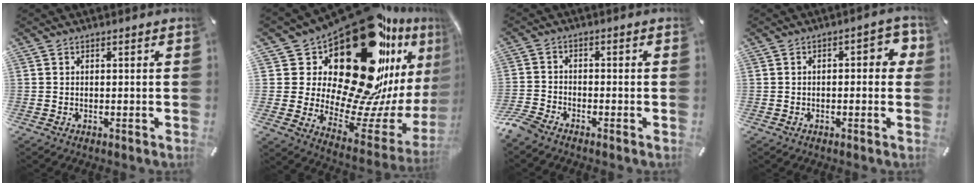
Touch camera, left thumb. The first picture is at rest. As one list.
[{"total": 35.2, "force": [17.8, 16.5, 25.5], "torque": [-0.394, -0.195, 0.341]}, {"total": 4.0, "force": [-3.5, 1.4, 1.4], "torque": [-0.049, 0.007, -0.075]}, {"total": 4.9, "force": [-0.4, 2.4, 4.3], "torque": [-0.055, 0.007, -0.014]}]